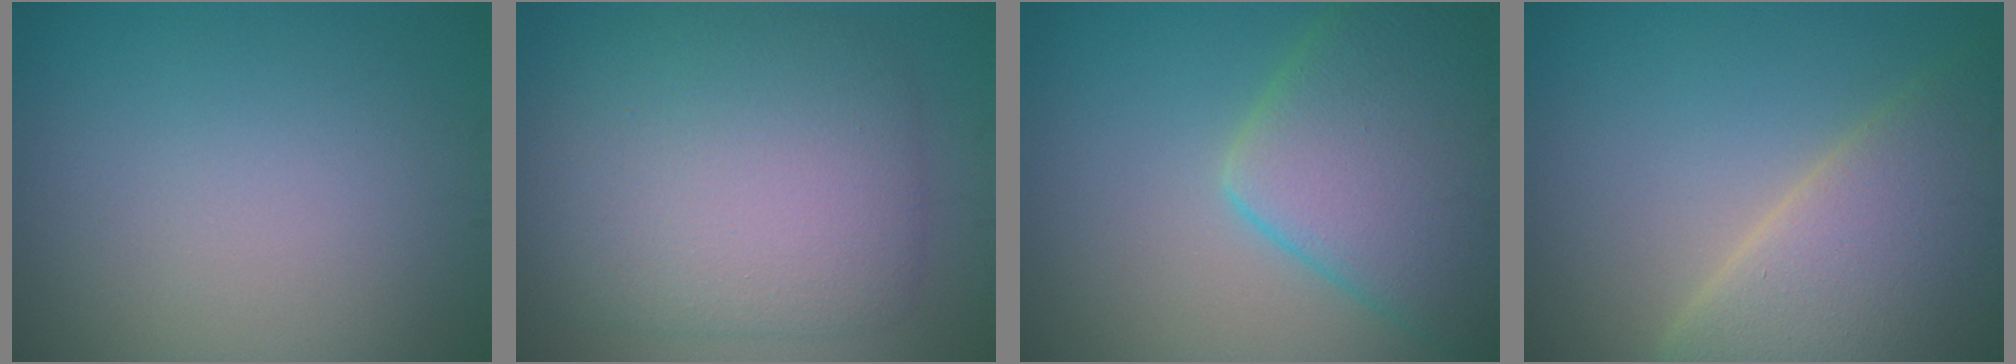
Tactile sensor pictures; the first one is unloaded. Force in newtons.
{"total": 9.3, "press": 9.3, "slide": 0.2}
{"total": 9.2, "press": 9.2, "slide": 0.5}
{"total": 8.9, "press": 8.9, "slide": 0.8}